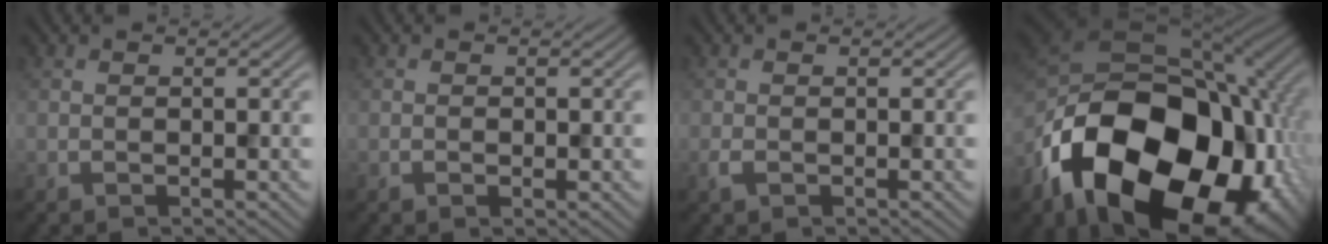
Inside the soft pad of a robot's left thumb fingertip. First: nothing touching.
{"total": 0.6, "force": [-0.3, 0.3, 0.5], "torque": [-0.008, -0.003, -0.002]}
{"total": 1.1, "force": [-0.4, 0.6, 0.8], "torque": [-0.023, -0.001, -0.005]}
{"total": 22.3, "force": [-8.7, 14.1, 14.9], "torque": [-0.323, -0.048, -0.123]}